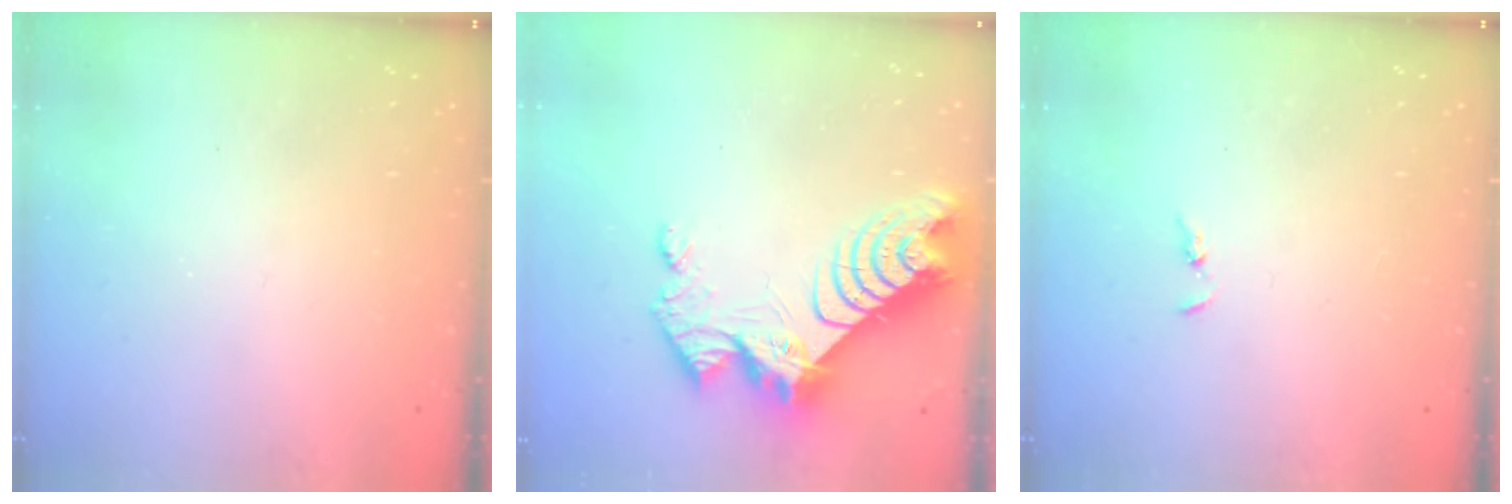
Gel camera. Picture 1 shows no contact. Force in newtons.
{"total": 14.7, "press": 14.6, "slide": 1.2}
{"total": 1.3, "press": 1.2, "slide": 0.3}